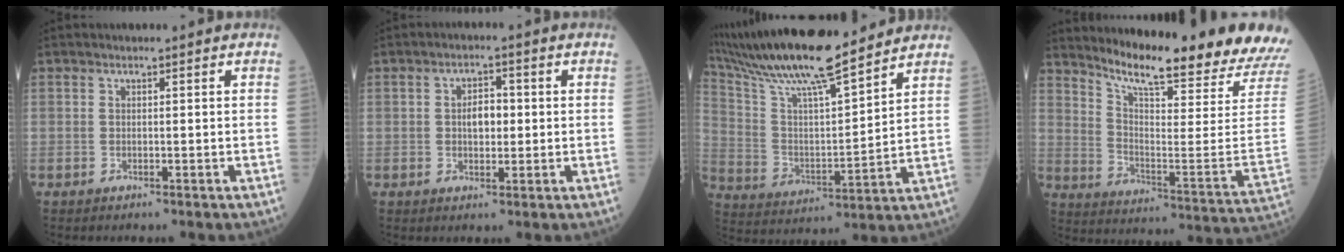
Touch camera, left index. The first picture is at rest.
{"total": 3.8, "force": [0.1, 2.2, 3.1], "torque": [-0.055, 0.007, 0.005]}
{"total": 20.8, "force": [17.8, 1.8, 10.6], "torque": [-0.206, 0.019, 0.316]}
{"total": 22.9, "force": [20.9, -0.8, 9.5], "torque": [-0.170, -0.105, 0.283]}